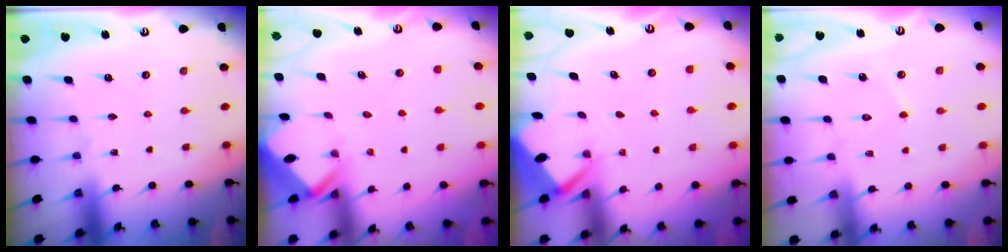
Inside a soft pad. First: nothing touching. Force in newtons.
{"total": 2.8, "press": 2.8, "slide": 0.3}
{"total": 2.6, "press": 2.6, "slide": 0.4}
{"total": 5.4, "press": 5.4, "slide": 0.5}